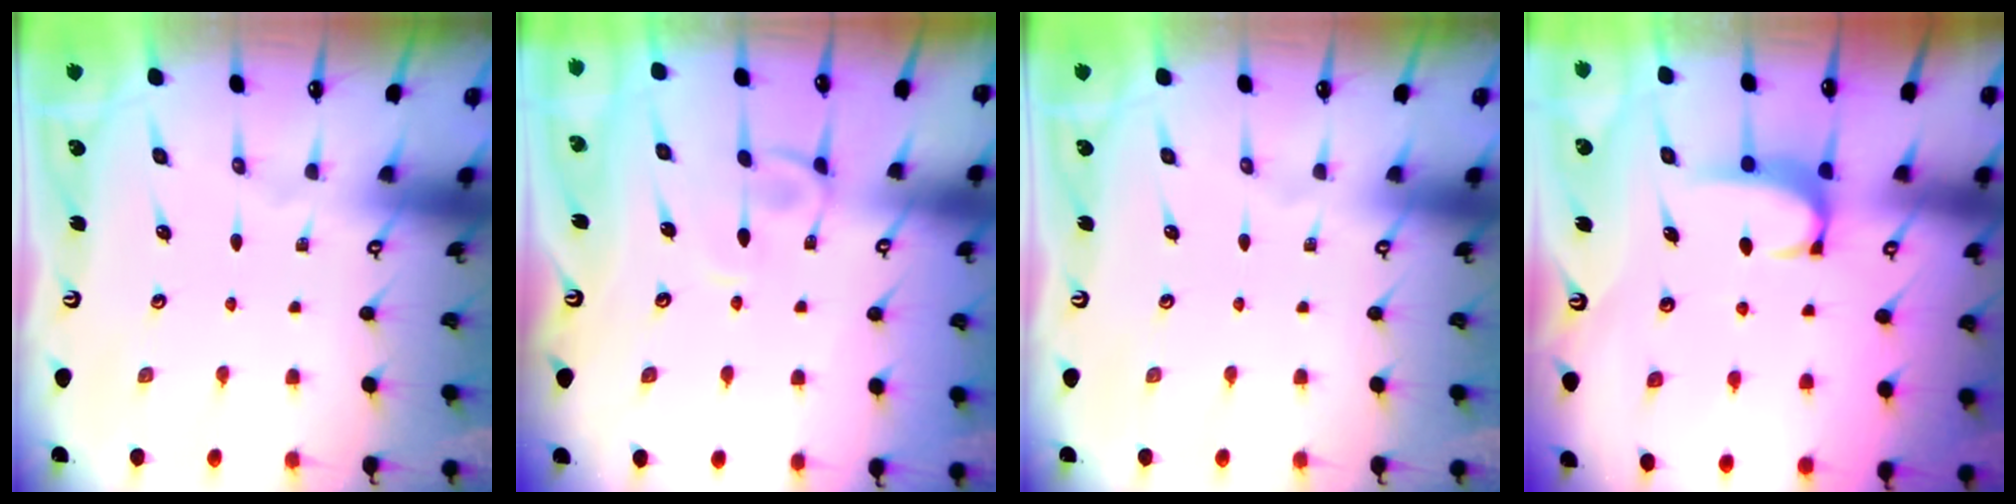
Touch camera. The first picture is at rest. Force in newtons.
{"total": 2.4, "press": 2.4, "slide": 0.3}
{"total": 0.0}
{"total": 1.6, "press": 1.6, "slide": 0.5}